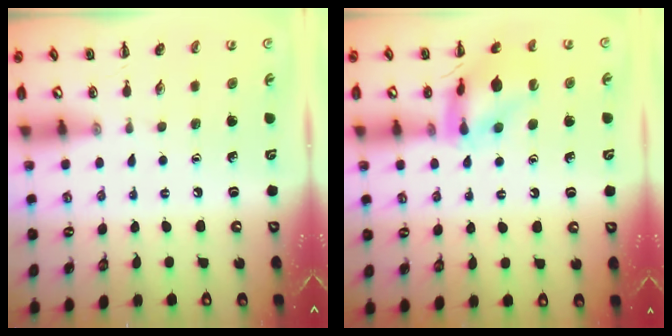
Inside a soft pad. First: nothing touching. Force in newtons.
{"total": 14.9, "press": 14.8, "slide": 1.6}